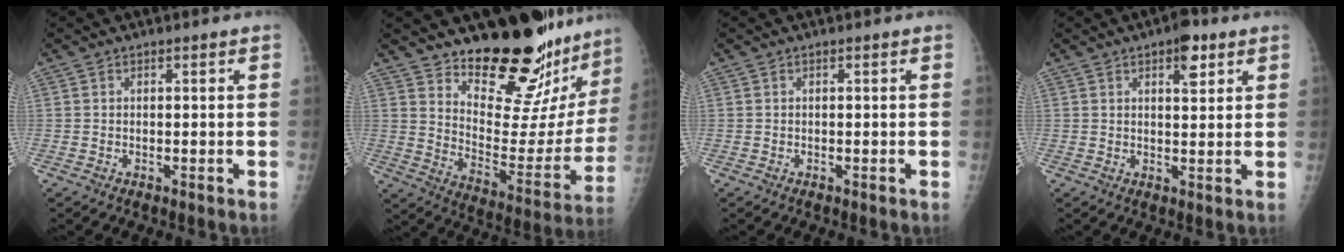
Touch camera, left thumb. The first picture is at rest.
{"total": 24.3, "force": [20.7, 7.1, 10.5], "torque": [-0.113, -0.176, 0.289]}
{"total": 0.0}
{"total": 5.0, "force": [2.8, 2.2, 3.6], "torque": [-0.035, -0.012, 0.036]}